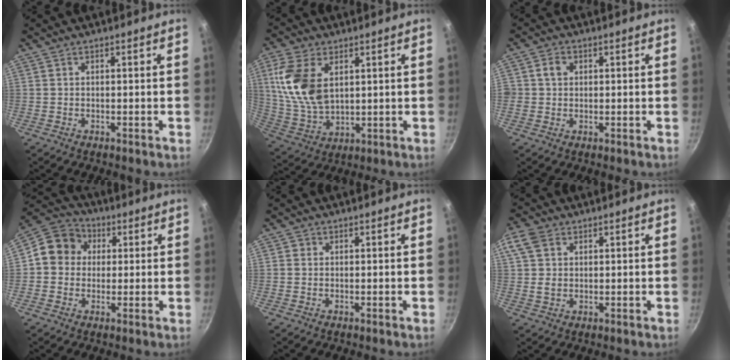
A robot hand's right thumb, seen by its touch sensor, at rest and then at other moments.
{"total": 14.2, "force": [3.9, 8.6, 10.6], "torque": [-0.201, -0.014, 0.089]}
{"total": 3.0, "force": [0.6, 2.6, 1.3], "torque": [-0.006, 0.005, 0.007]}
{"total": 9.9, "force": [1.4, 8.9, 4.0], "torque": [-0.037, 0.019, 0.001]}
{"total": 0.8, "force": [0.0, 0.7, 0.2], "torque": [0.000, 0.002, -0.003]}
{"total": 6.3, "force": [2.0, 4.8, 3.5], "torque": [-0.061, -0.001, 0.031]}